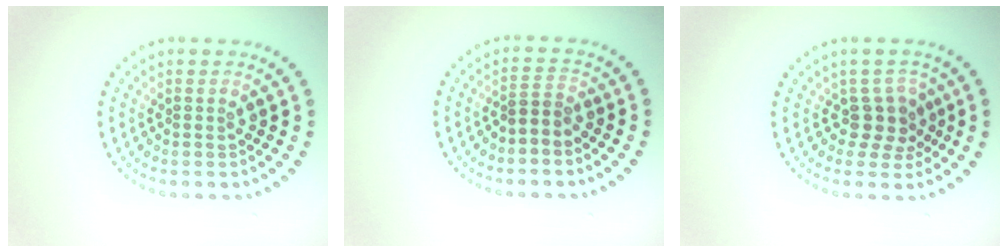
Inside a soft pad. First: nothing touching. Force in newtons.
{"total": 1.8, "press": 1.4, "slide": 1.1}
{"total": 2.4, "press": 1.9, "slide": 1.4}